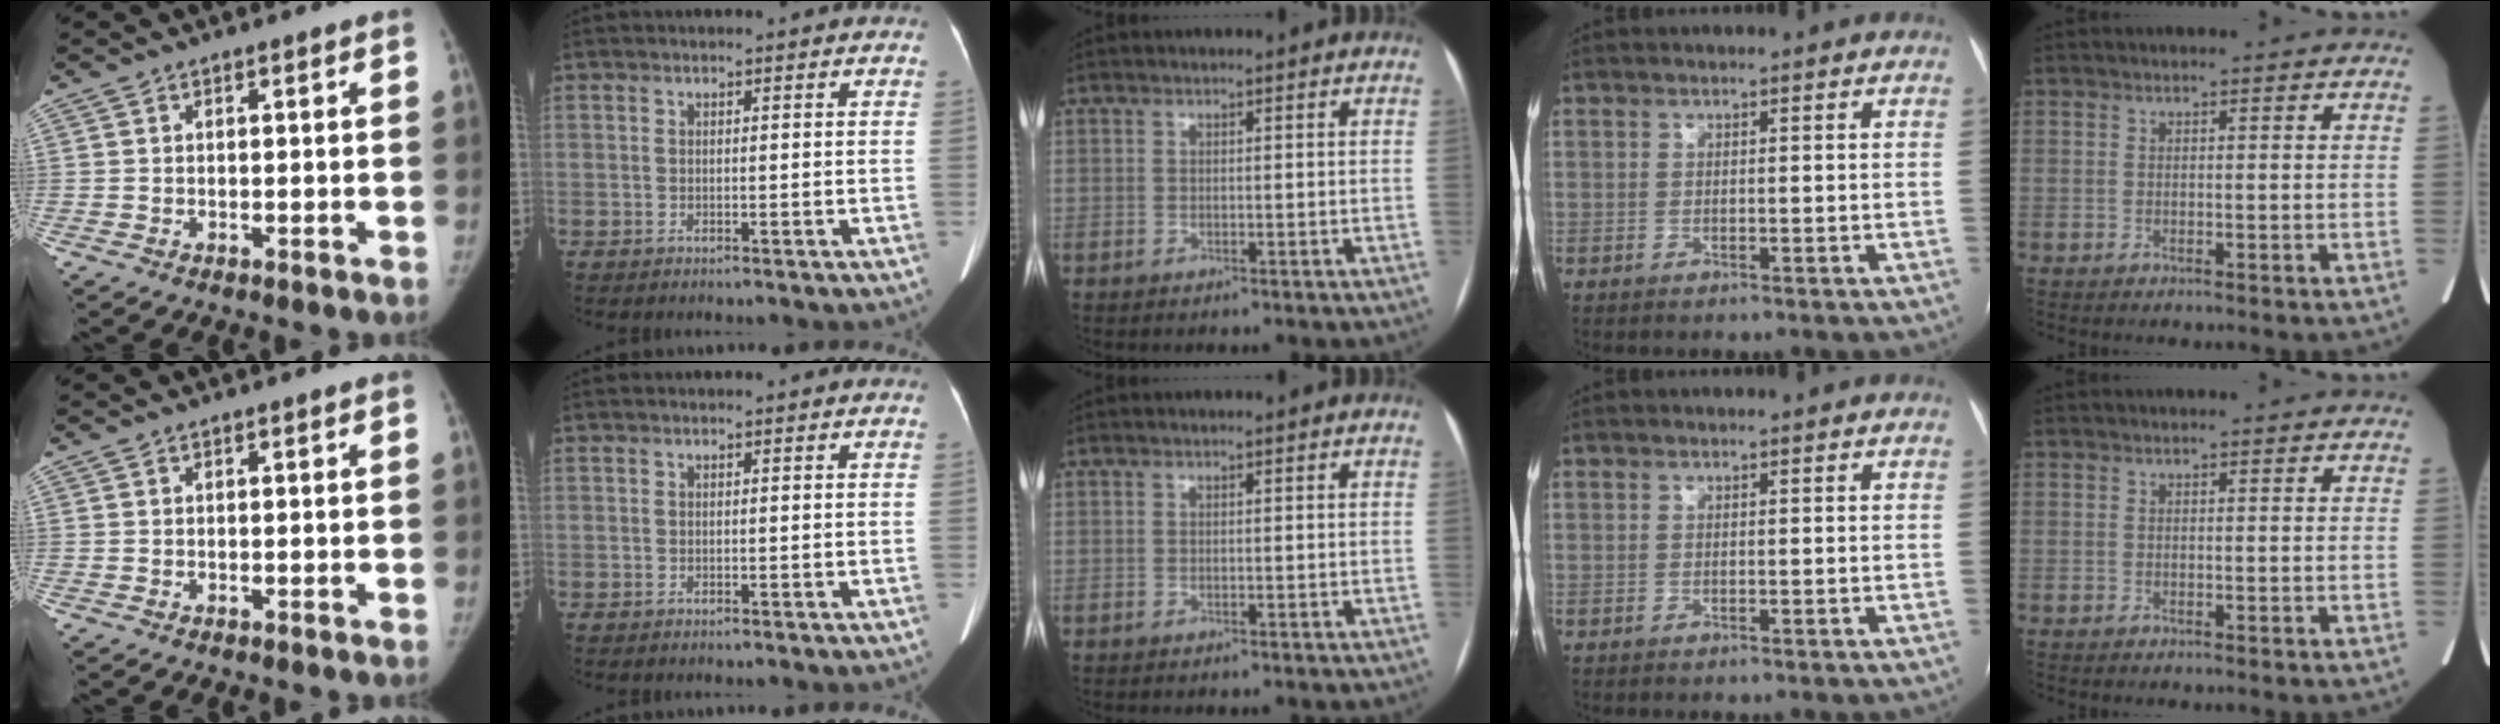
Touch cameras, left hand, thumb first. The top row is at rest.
{}